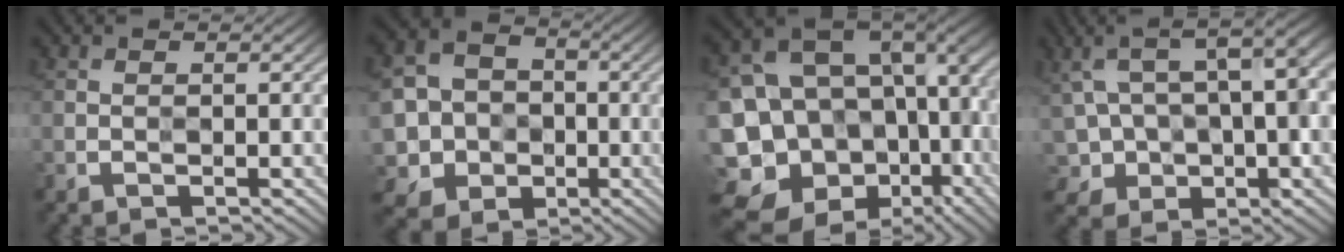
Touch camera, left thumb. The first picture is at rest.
{"total": 9.3, "force": [-2.2, 8.5, 3.2], "torque": [-0.086, -0.022, -0.067]}
{"total": 18.9, "force": [-4.0, 14.2, 11.8], "torque": [-0.268, -0.042, -0.004]}
{"total": 13.0, "force": [1.2, 7.5, 10.5], "torque": [-0.210, -0.011, 0.045]}